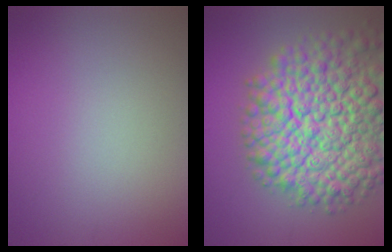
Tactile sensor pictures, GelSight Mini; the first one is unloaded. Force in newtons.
{"total": 13.6, "press": 13.5, "slide": 0.6}